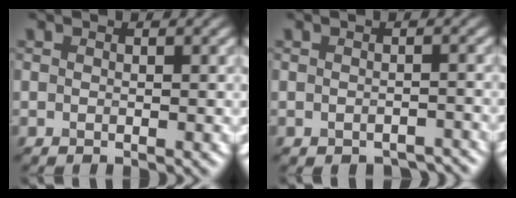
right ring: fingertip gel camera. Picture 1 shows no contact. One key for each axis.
{"total": 2.9, "fx": -2.8, "fy": -0.6, "fz": -0.3, "tx": -0.029, "ty": -0.007, "tz": -0.010}